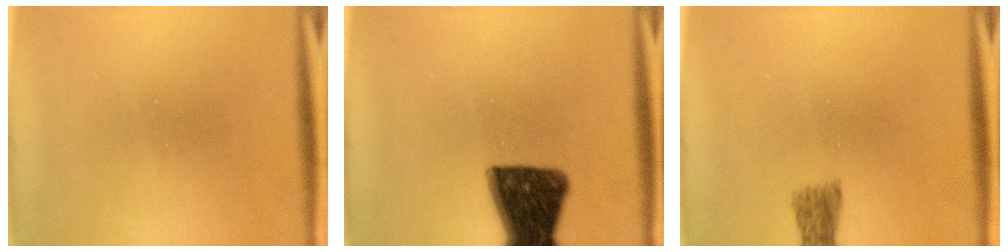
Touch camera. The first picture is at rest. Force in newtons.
{"total": 13.6}
{"total": 3.3}